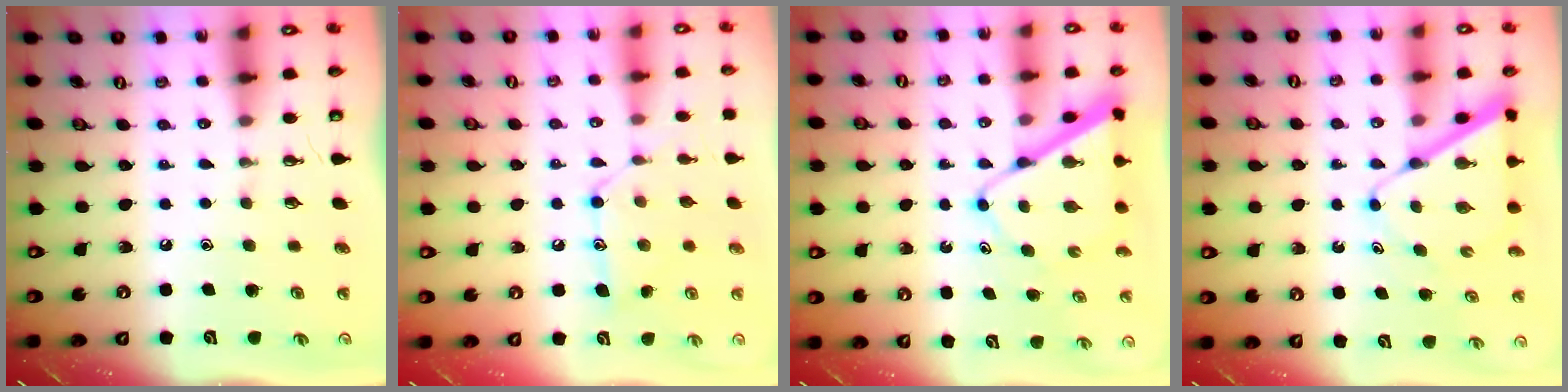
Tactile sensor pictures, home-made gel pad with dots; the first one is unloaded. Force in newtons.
{"total": 12.6, "press": 12.5, "slide": 0.7}
{"total": 9.7, "press": 9.7, "slide": 0.9}
{"total": 8.8, "press": 8.8, "slide": 0.9}